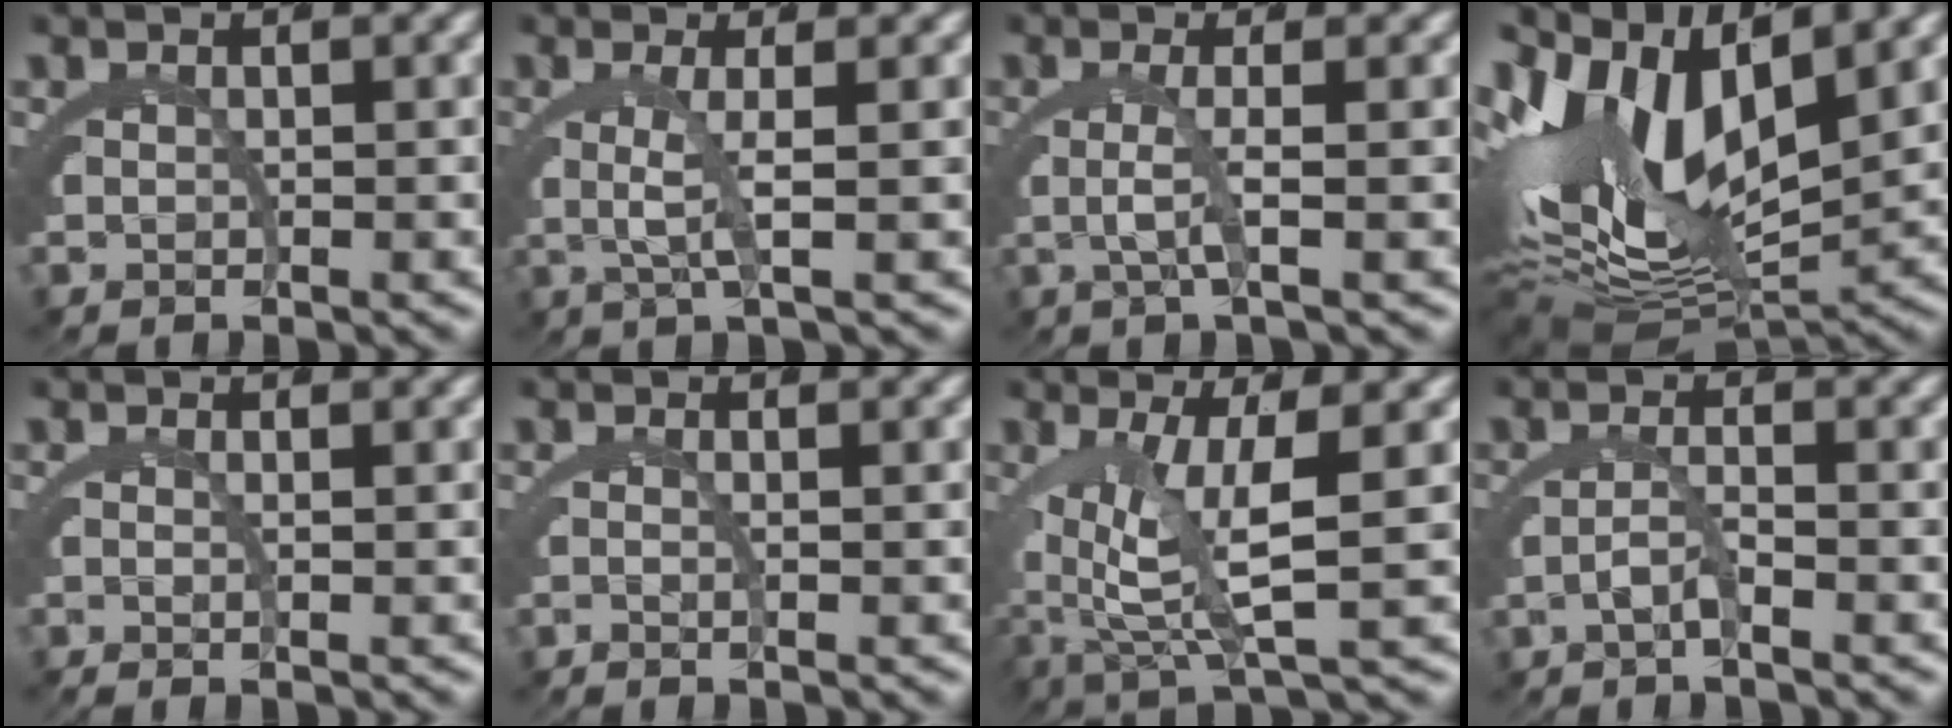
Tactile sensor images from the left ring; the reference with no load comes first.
{"total": 2.6, "force": [0.1, -1.6, 2.1], "torque": [-0.024, 0.006, 0.000]}
{"total": 2.2, "force": [-0.2, -1.5, 1.6], "torque": [-0.021, 0.005, -0.009]}
{"total": 11.9, "force": [0.3, 6.5, 10.0], "torque": [-0.164, -0.006, 0.007]}
{"total": 0.8, "force": [-0.2, -0.6, -0.5], "torque": [0.015, 0.005, -0.007]}
{"total": 1.4, "force": [-0.5, -1.1, -0.7], "torque": [0.023, 0.007, -0.015]}
{"total": 4.9, "force": [-0.8, 0.6, 4.8], "torque": [-0.064, -0.012, -0.009]}
{"total": 2.2, "force": [-1.4, -1.7, 0.1], "torque": [0.017, 0.010, -0.032]}